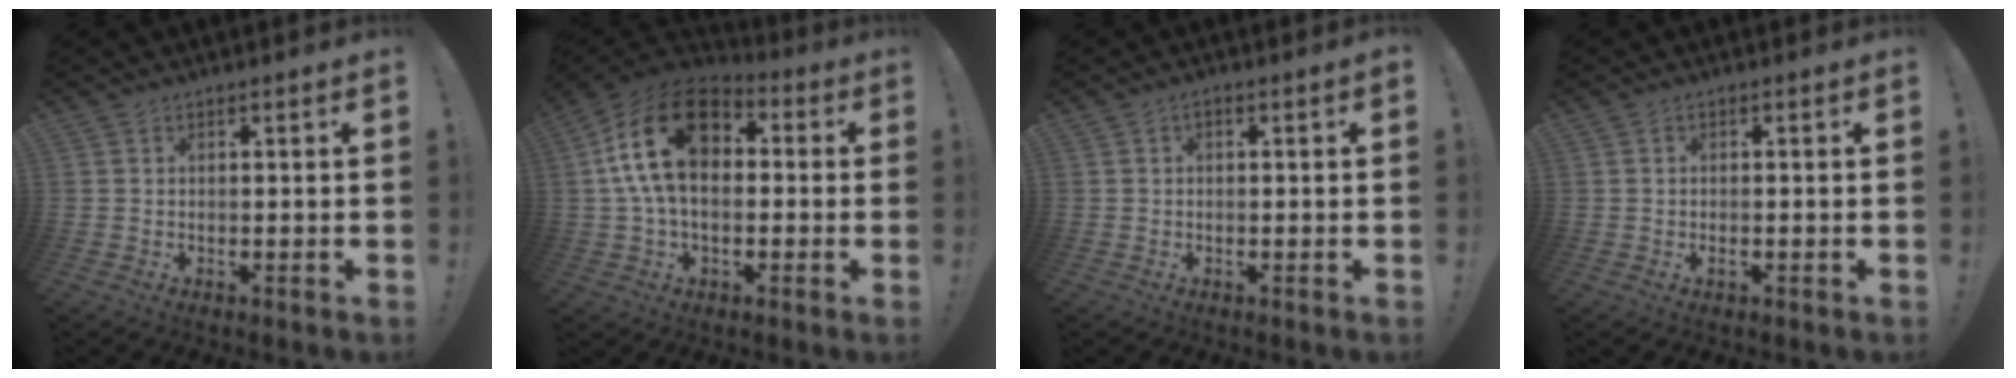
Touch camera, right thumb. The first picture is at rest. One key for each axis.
{"total": 20.3, "fx": 4.3, "fy": 12.7, "fz": 15.2, "tx": -0.279, "ty": 0.006, "tz": 0.075}
{"total": 1.2, "fx": -0.8, "fy": 0.0, "fz": 0.9, "tx": -0.015, "ty": 0.001, "tz": -0.015}
{"total": 1.1, "fx": -0.8, "fy": 0.2, "fz": 0.7, "tx": -0.019, "ty": 0.003, "tz": -0.013}